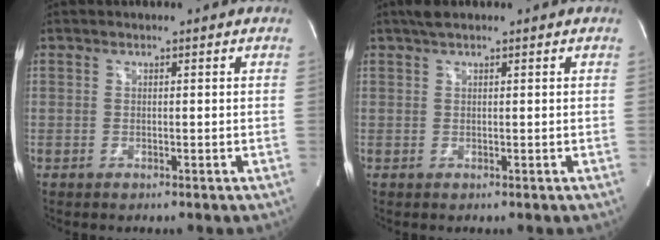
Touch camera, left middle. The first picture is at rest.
{"total": 1.9, "force": [1.4, 0.4, 1.2], "torque": [-0.025, 0.017, 0.026]}